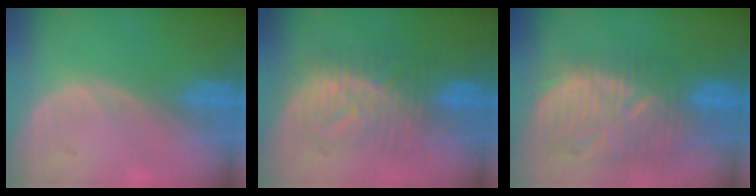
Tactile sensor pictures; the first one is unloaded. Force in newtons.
{"total": 8.3, "press": 8.2, "slide": 0.8}
{"total": 12.3, "press": 11.3, "slide": 4.8}